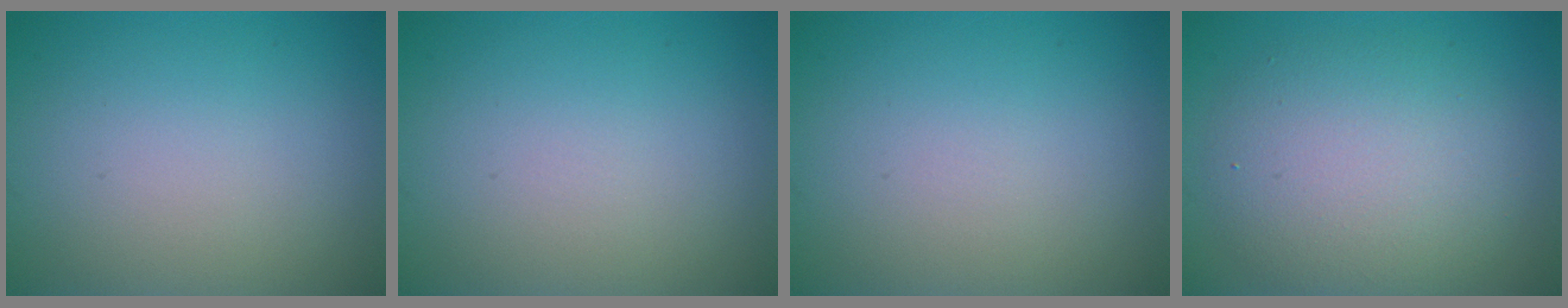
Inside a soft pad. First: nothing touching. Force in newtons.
{"total": 0.0}
{"total": 0.0}
{"total": 6.1, "press": 6.1, "slide": 0.3}